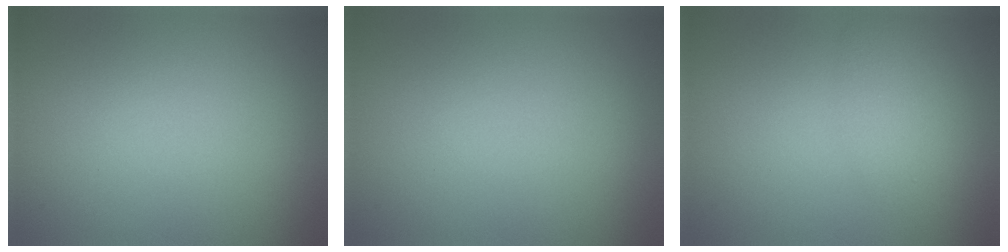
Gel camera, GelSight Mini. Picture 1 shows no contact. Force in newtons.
{"total": 0.0}
{"total": 2.1, "press": 2.1, "slide": 0.0}